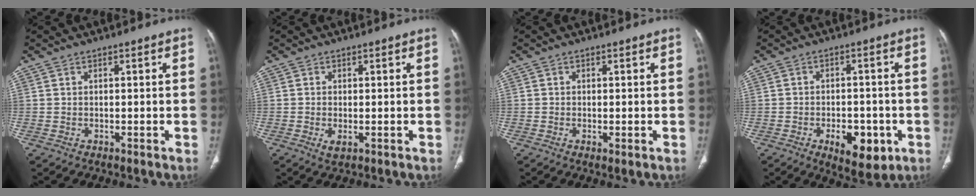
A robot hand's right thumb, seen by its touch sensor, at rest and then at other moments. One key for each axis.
{"total": 1.9, "fx": -0.6, "fy": 0.9, "fz": 1.6, "tx": -0.033, "ty": -0.005, "tz": -0.007}
{"total": 1.2, "fx": -0.3, "fy": 0.4, "fz": 1.0, "tx": -0.023, "ty": -0.005, "tz": -0.005}
{"total": 9.4, "fx": -3.6, "fy": 5.0, "fz": 7.0, "tx": -0.075, "ty": 0.010, "tz": -0.041}